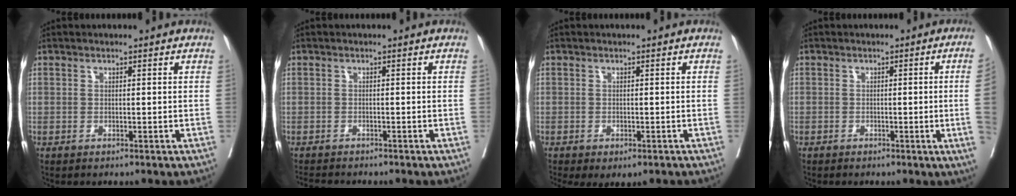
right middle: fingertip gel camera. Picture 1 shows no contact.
{"total": 3.9, "force": [-3.6, 0.5, 1.2], "torque": [-0.015, -0.009, -0.057]}
{"total": 5.0, "force": [-3.5, 2.4, 2.6], "torque": [-0.031, -0.007, -0.047]}
{"total": 4.4, "force": [-0.7, -1.6, 4.0], "torque": [-0.044, -0.009, -0.010]}